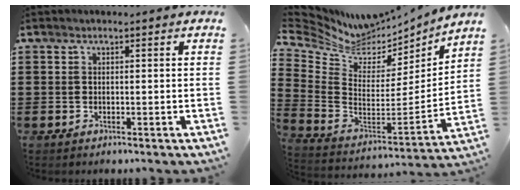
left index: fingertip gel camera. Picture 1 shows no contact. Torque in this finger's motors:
{"motor_torque": [-0.05, -0.30, 0.01, -0.02]}